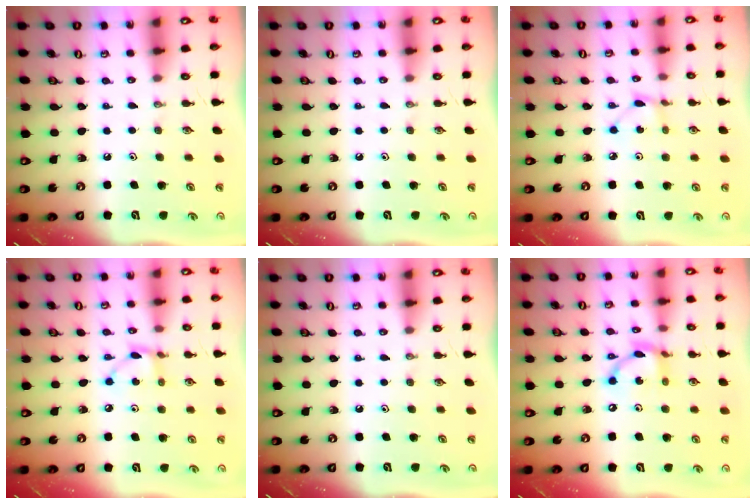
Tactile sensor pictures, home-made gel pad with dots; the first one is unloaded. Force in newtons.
{"total": 0.0}
{"total": 2.0, "press": 2.0, "slide": 0.2}
{"total": 4.1, "press": 4.1, "slide": 0.2}
{"total": 0.0}
{"total": 11.0, "press": 11.0, "slide": 0.7}